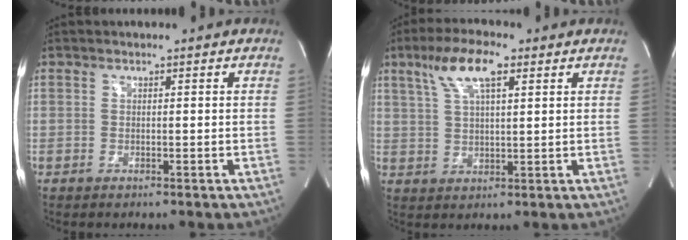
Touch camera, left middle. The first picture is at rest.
{"total": 8.3, "force": [4.3, 2.1, 6.7], "torque": [-0.138, 0.021, 0.083]}